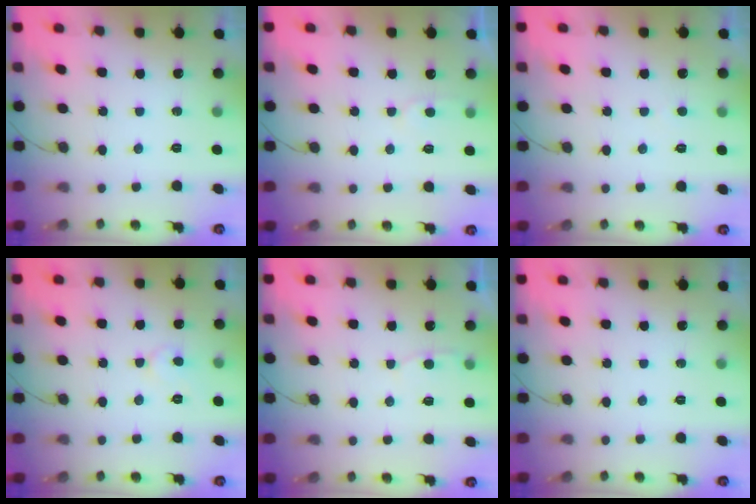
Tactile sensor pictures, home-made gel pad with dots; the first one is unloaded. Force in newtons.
{"total": 4.2, "press": 4.2, "slide": 0.4}
{"total": 1.5, "press": 1.5, "slide": 0.2}
{"total": 5.1, "press": 5.0, "slide": 0.4}
{"total": 3.2, "press": 3.2, "slide": 0.4}
{"total": 0.0}